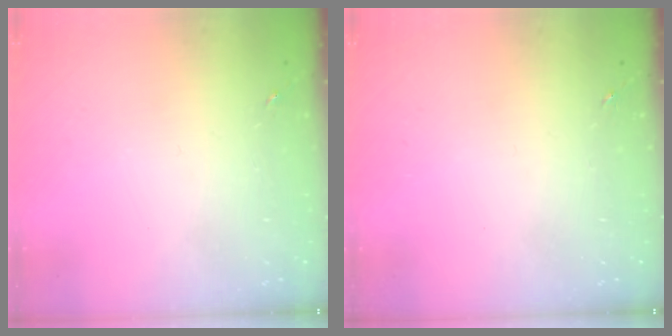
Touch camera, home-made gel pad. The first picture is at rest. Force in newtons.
{"total": 0.0}